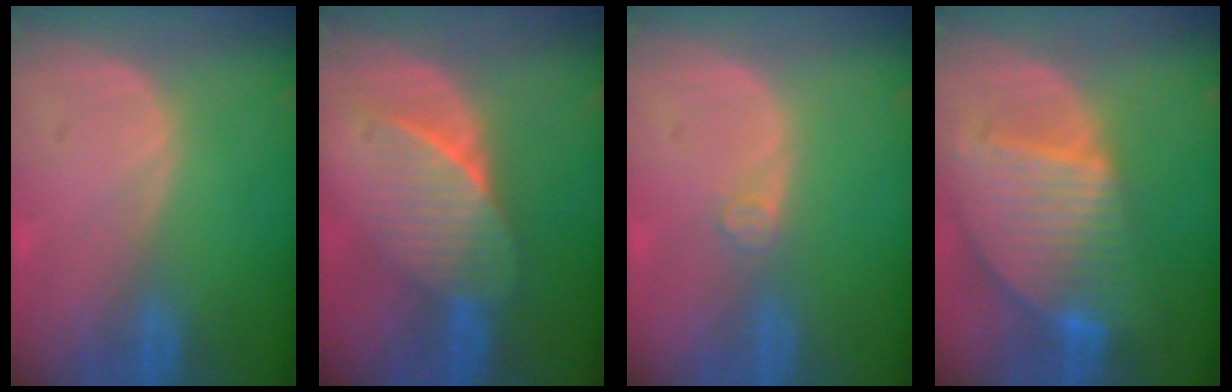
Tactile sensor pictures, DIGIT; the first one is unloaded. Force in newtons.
{"total": 7.5, "press": 6.8, "slide": 3.2}
{"total": 1.5, "press": 1.5, "slide": 0.2}
{"total": 9.5, "press": 8.2, "slide": 4.8}